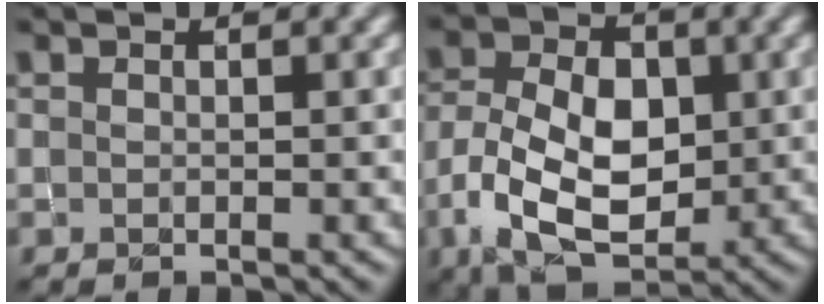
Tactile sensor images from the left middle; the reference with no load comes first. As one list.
[{"total": 8.4, "force": [-1.5, 5.6, 6.1], "torque": [-0.117, 0.002, -0.030]}]